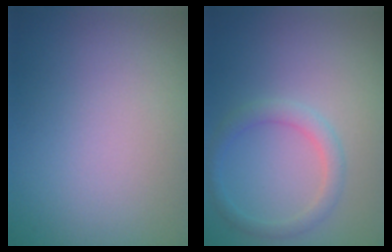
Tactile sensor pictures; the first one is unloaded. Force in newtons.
{"total": 2.0, "press": 2.0, "slide": 0.1}